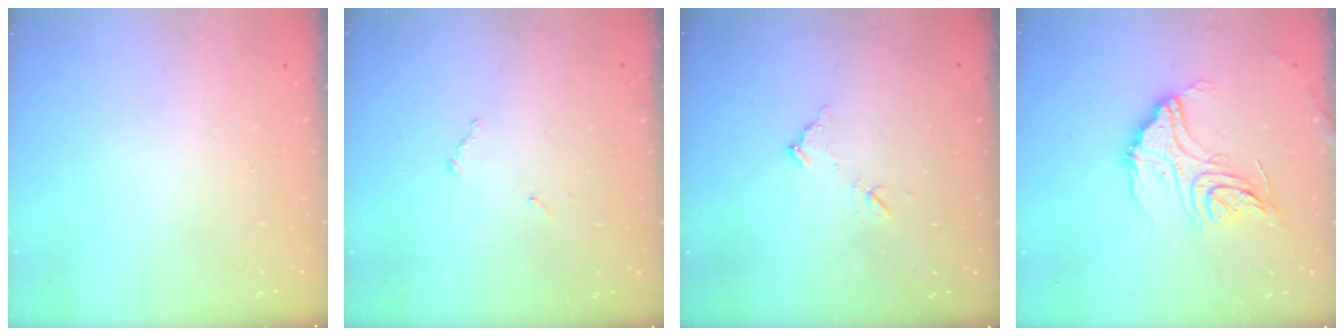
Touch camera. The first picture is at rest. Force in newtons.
{"total": 6.3, "press": 6.3, "slide": 0.2}
{"total": 7.8, "press": 7.8, "slide": 0.4}
{"total": 17.7, "press": 17.6, "slide": 1.8}